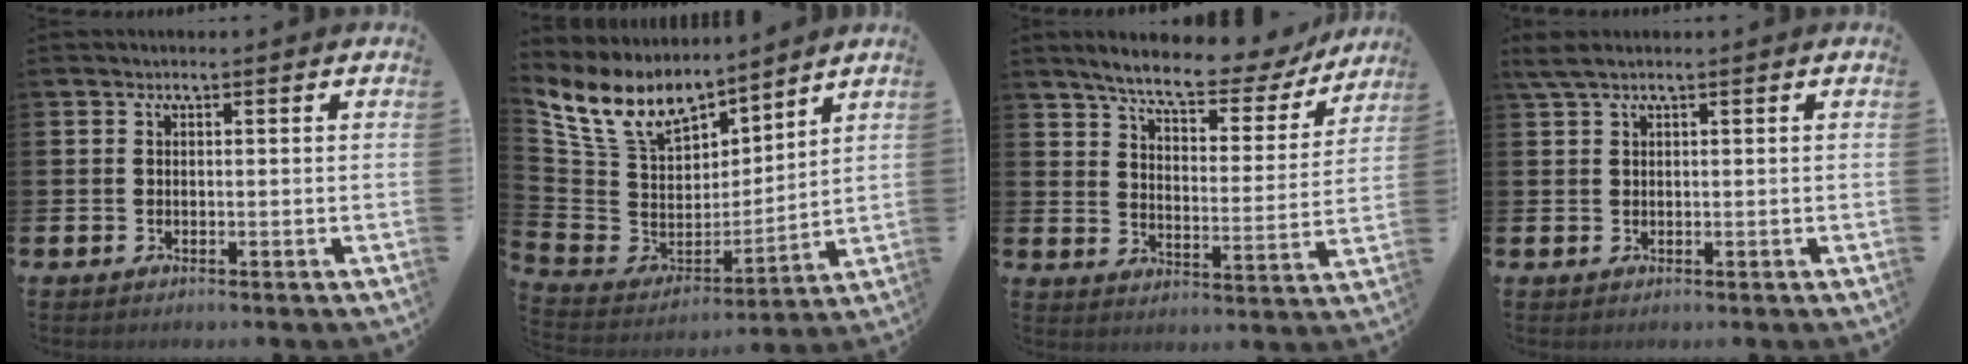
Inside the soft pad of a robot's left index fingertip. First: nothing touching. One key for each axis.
{"total": 10.8, "fx": 9.0, "fy": 4.9, "fz": 3.5, "tx": -0.129, "ty": -0.055, "tz": 0.168}
{"total": 7.9, "fx": 6.9, "fy": 1.7, "fz": 3.4, "tx": -0.093, "ty": -0.040, "tz": 0.115}
{"total": 1.9, "fx": 1.2, "fy": 0.3, "fz": 1.4, "tx": -0.035, "ty": 0.006, "tz": 0.023}